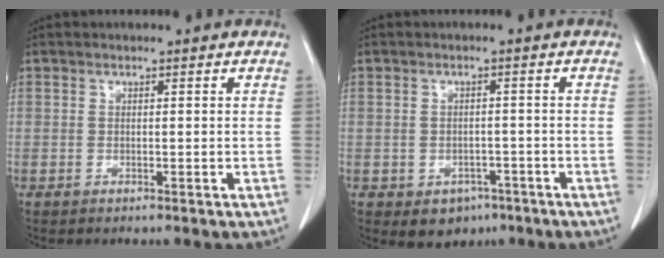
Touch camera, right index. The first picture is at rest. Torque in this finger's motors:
{"motor_torque": [0.01, -0.02, -0.03, -0.01]}